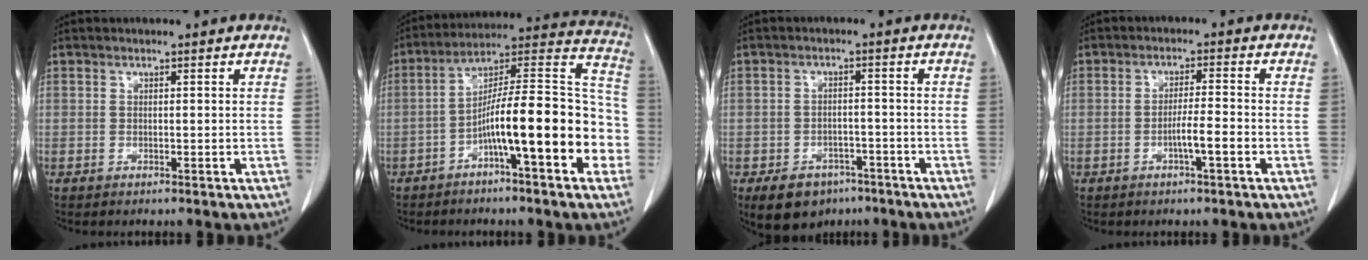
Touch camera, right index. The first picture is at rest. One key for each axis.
{"total": 19.3, "fx": -5.5, "fy": 3.4, "fz": 18.1, "tx": -0.241, "ty": 0.042, "tz": -0.085}
{"total": 7.9, "fx": -4.8, "fy": 5.6, "fz": 2.9, "tx": -0.051, "ty": 0.007, "tz": -0.061}
{"total": 4.2, "fx": -1.6, "fy": 0.4, "fz": 3.9, "tx": -0.070, "ty": 0.003, "tz": -0.027}